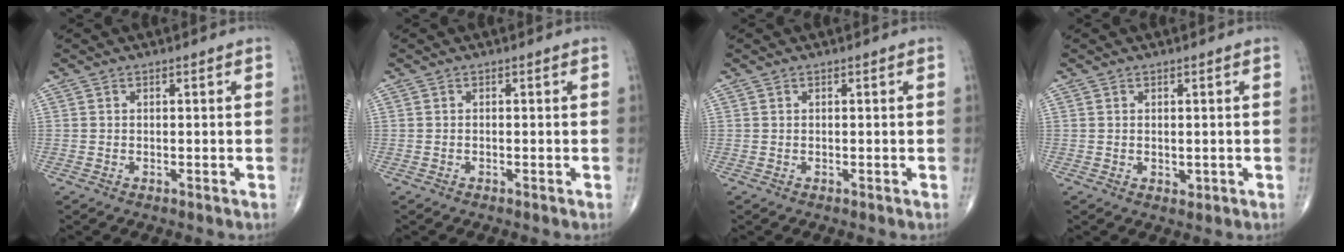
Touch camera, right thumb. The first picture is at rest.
{"total": 0.0}
{"total": 0.0}
{"total": 1.3, "force": [-0.1, 0.9, 0.9], "torque": [-0.012, -0.003, 0.003]}